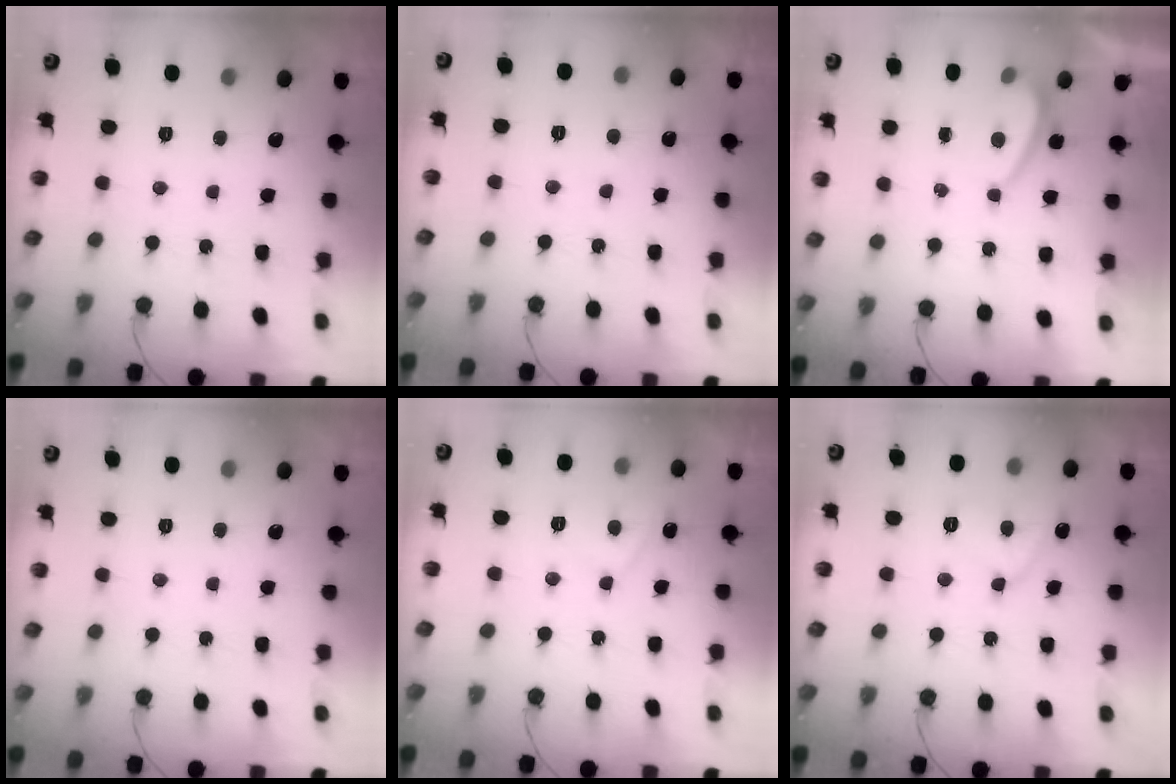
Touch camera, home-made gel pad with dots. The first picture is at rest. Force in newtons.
{"total": 1.3, "press": 1.3, "slide": 0.4}
{"total": 0.9, "press": 0.7, "slide": 0.5}
{"total": 0.0}
{"total": 4.0, "press": 3.9, "slide": 0.7}
{"total": 6.9, "press": 6.9, "slide": 0.7}